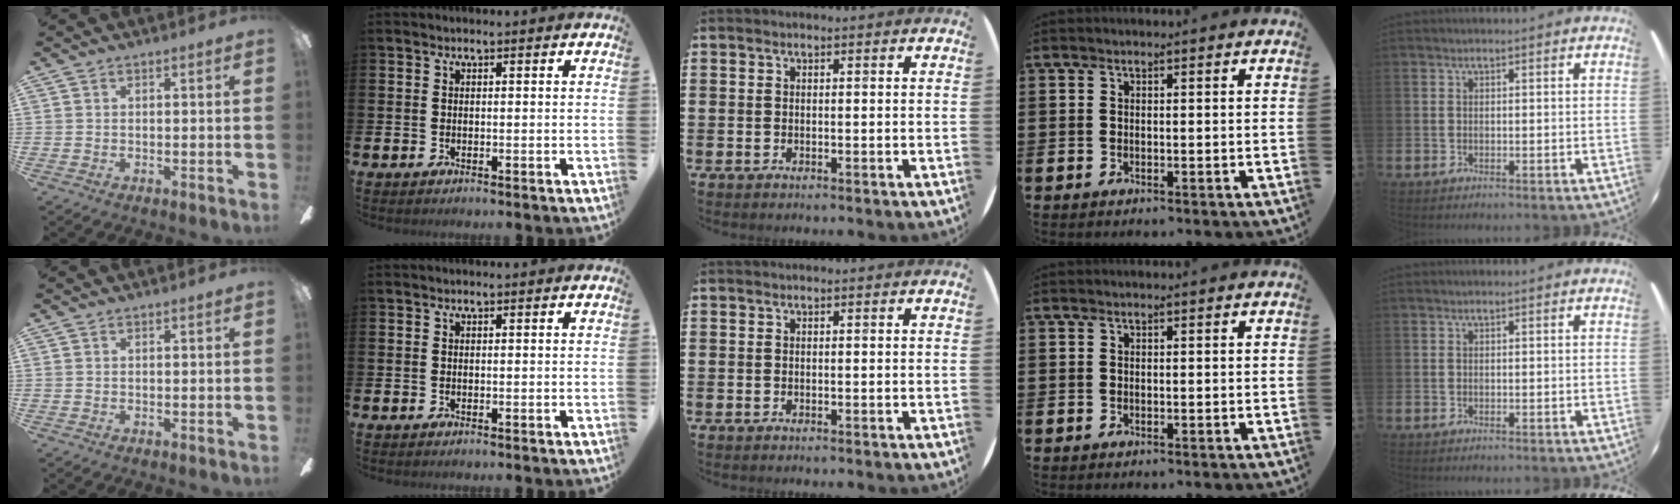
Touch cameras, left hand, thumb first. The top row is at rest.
{}